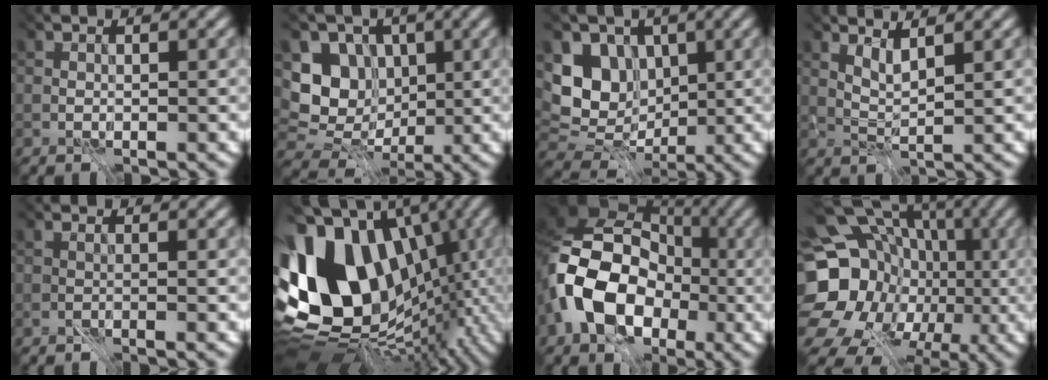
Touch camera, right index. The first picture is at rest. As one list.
[{"total": 4.5, "force": [-0.8, 4.0, 1.9], "torque": [-0.042, -0.027, 0.002]}, {"total": 5.2, "force": [-0.4, 4.3, 3.0], "torque": [-0.068, -0.028, 0.010]}, {"total": 1.0, "force": [0.1, -0.9, 0.4], "torque": [-0.022, -0.011, 0.021]}, {"total": 1.3, "force": [-0.5, 0.2, 1.1], "torque": [0.010, 0.005, -0.028]}, {"total": 16.0, "force": [-2.4, 12.2, 10.0], "torque": [-0.205, -0.014, 0.004]}, {"total": 11.9, "force": [-5.2, 7.8, 7.4], "torque": [-0.149, -0.012, -0.088]}, {"total": 19.7, "force": [-4.9, 17.1, 8.6], "torque": [-0.169, -0.033, -0.085]}]